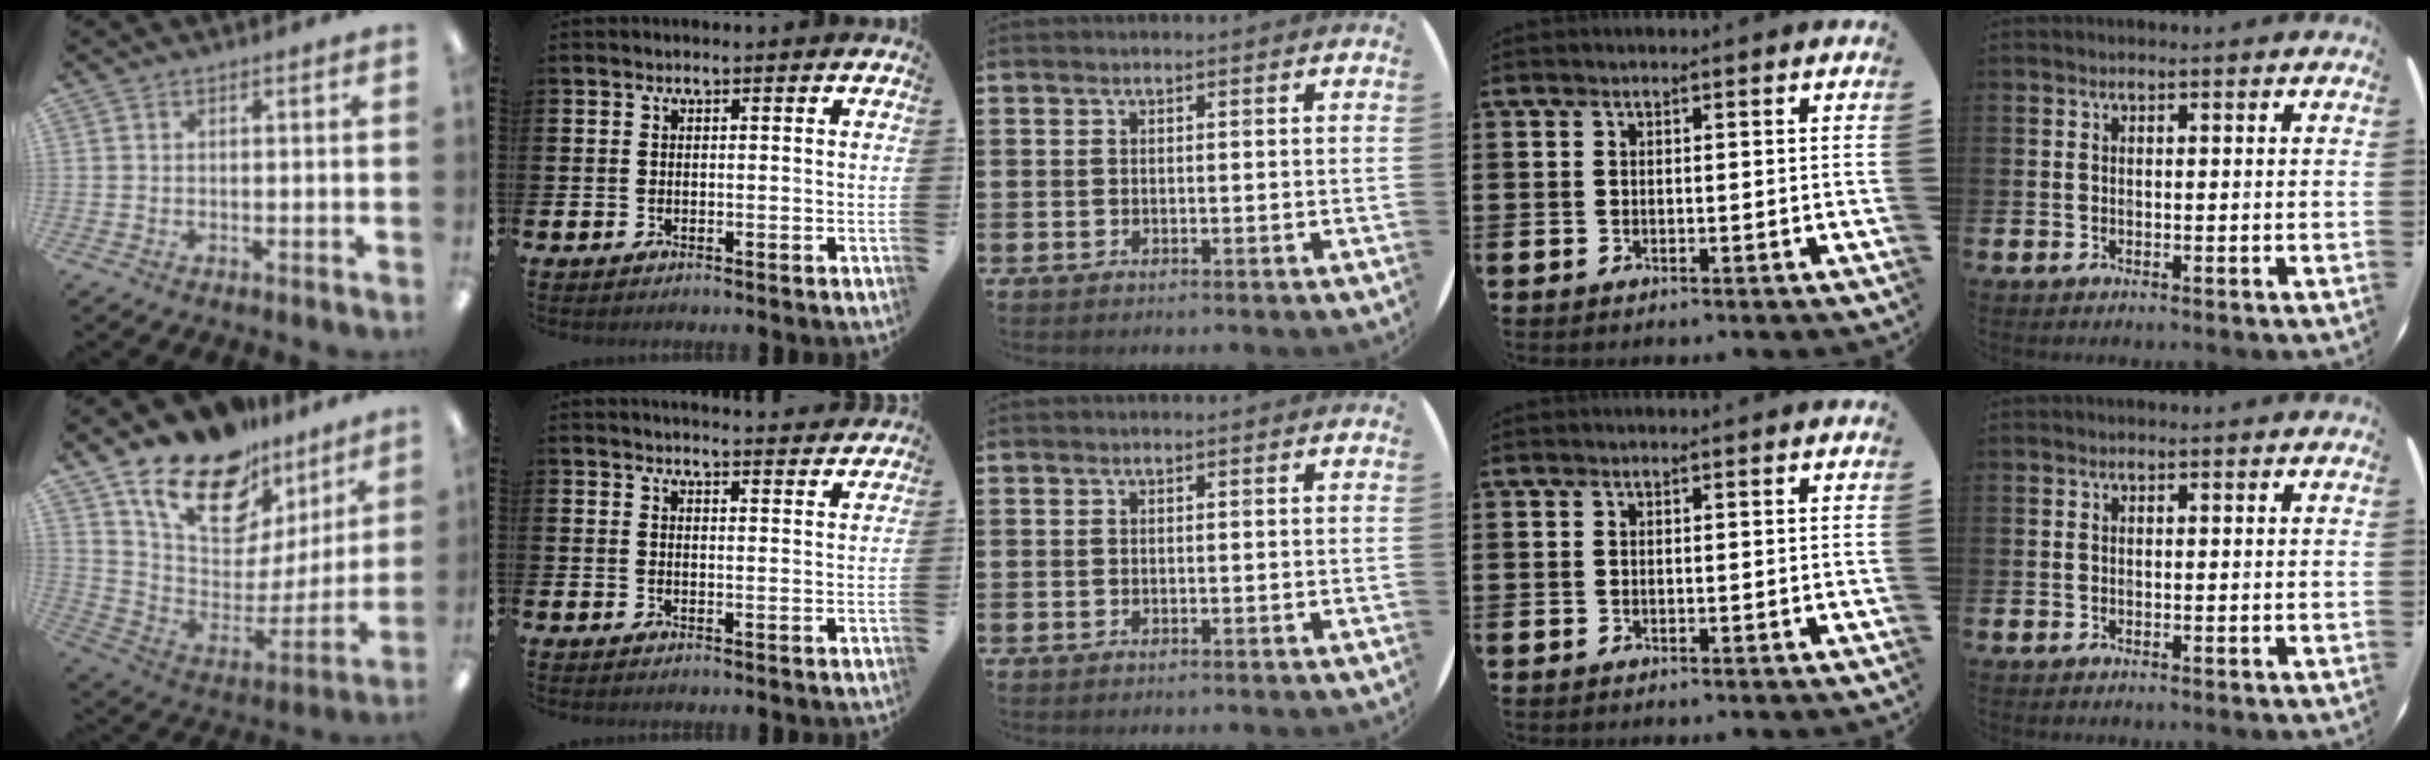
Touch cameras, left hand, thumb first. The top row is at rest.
{"thumb": {"total": 20.2, "force": [14.5, 10.2, 9.6], "torque": [-0.171, -0.100, 0.260]}, "index": {"total": 3.5, "force": [3.5, -0.2, -0.1], "torque": [0.010, -0.028, 0.059]}}